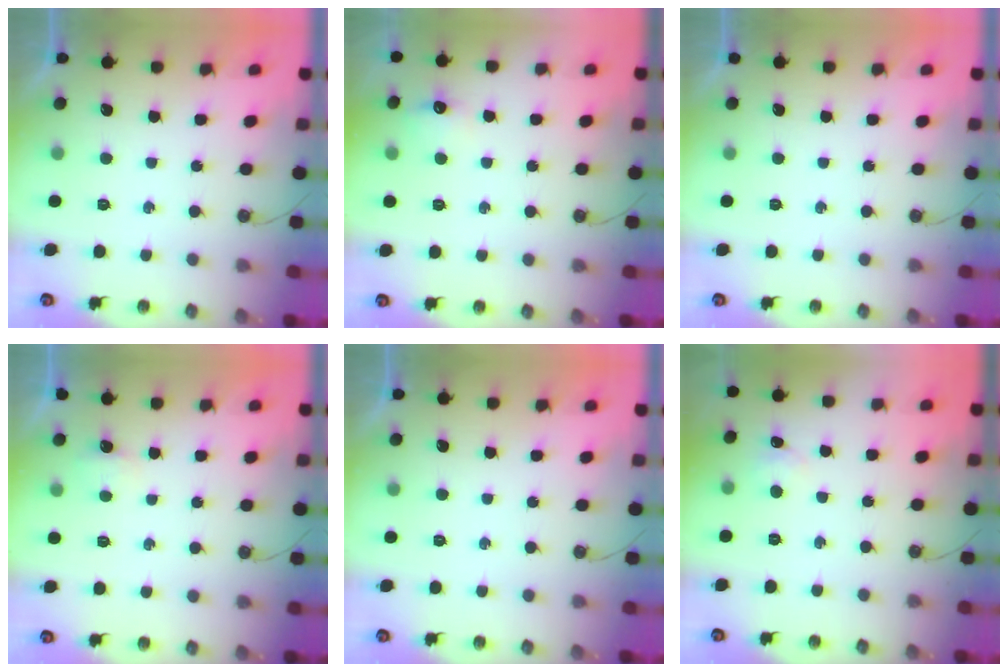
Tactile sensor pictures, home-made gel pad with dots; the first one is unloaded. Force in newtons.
{"total": 5.9, "press": 5.8, "slide": 0.9}
{"total": 0.0}
{"total": 2.6, "press": 2.6, "slide": 0.4}
{"total": 0.0}
{"total": 5.0, "press": 5.0, "slide": 0.7}